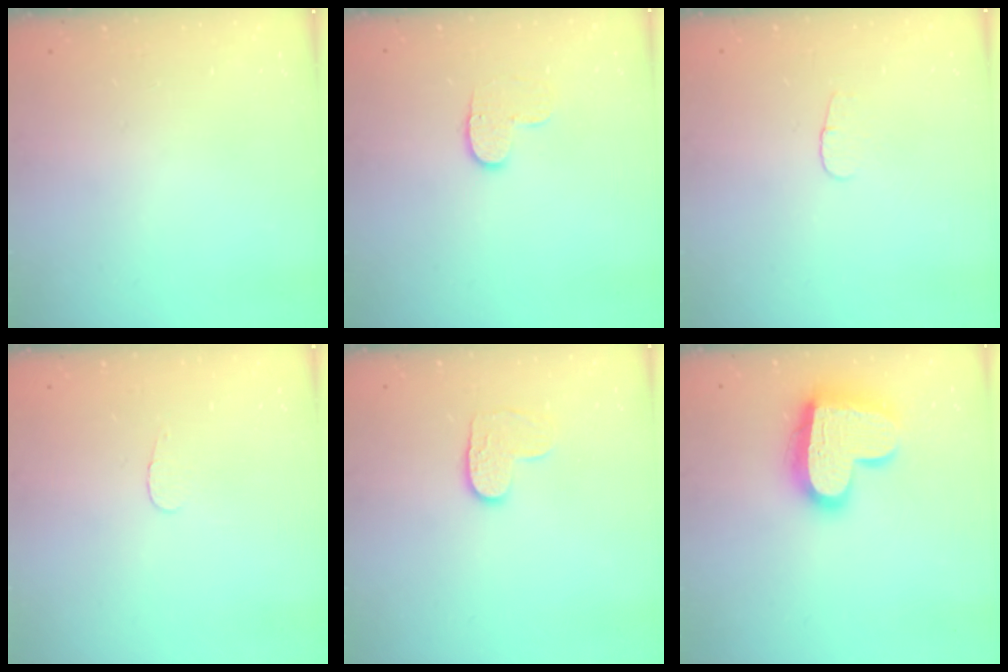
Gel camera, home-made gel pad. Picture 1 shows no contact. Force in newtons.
{"total": 6.3, "press": 6.3, "slide": 0.7}
{"total": 3.6, "press": 3.6, "slide": 0.4}
{"total": 2.8, "press": 2.8, "slide": 0.3}
{"total": 6.6, "press": 6.6, "slide": 0.3}
{"total": 18.2, "press": 18.1, "slide": 1.4}